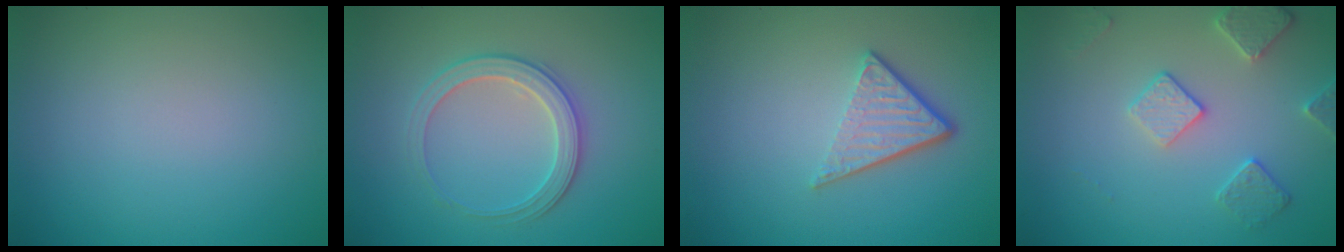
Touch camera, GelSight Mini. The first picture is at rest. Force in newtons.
{"total": 2.9, "press": 2.9, "slide": 0.3}
{"total": 3.9, "press": 2.7, "slide": 2.9}
{"total": 2.9, "press": 2.9, "slide": 0.1}